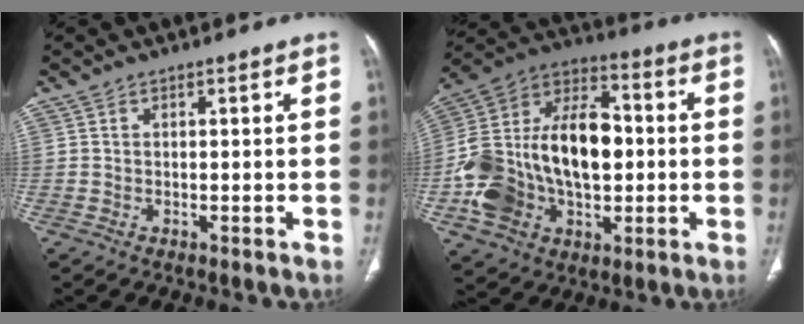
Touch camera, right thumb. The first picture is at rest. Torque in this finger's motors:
{"motor_torque": [2.69, 2.32, 2.16, -0.61, 0.27]}